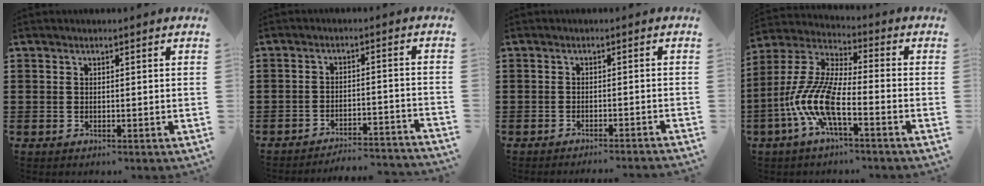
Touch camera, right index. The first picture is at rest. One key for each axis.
{"total": 4.0, "fx": -3.9, "fy": 0.0, "fz": 0.9, "tx": -0.019, "ty": -0.003, "tz": -0.081}
{"total": 0.7, "fx": -0.6, "fy": -0.2, "fz": 0.2, "tx": -0.005, "ty": -0.002, "tz": -0.012}
{"total": 10.5, "fx": -4.6, "fy": 2.5, "fz": 9.1, "tx": -0.227, "ty": -0.016, "tz": -0.095}